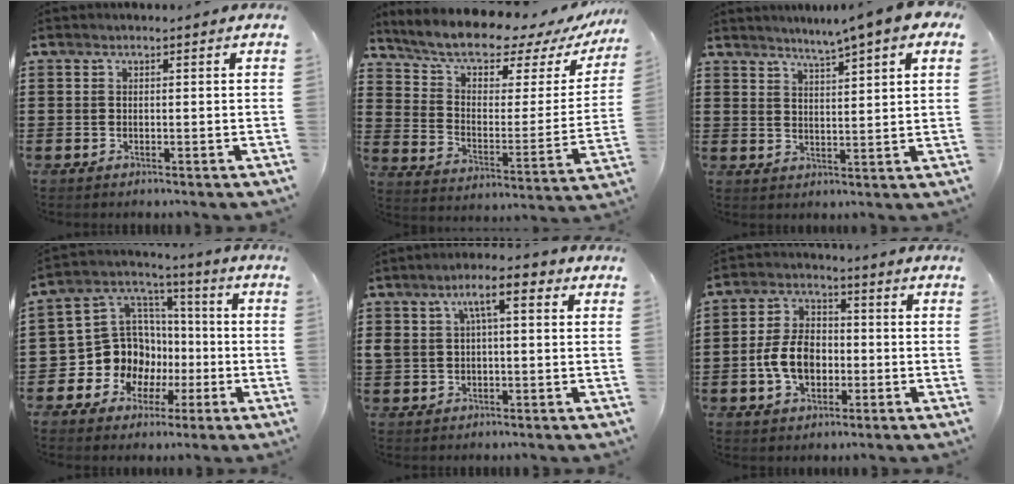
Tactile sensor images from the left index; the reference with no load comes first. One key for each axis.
{"total": 8.5, "fx": 7.3, "fy": 2.2, "fz": 3.7, "tx": -0.092, "ty": -0.055, "tz": 0.121}
{"total": 4.1, "fx": 3.6, "fy": -0.5, "fz": 1.9, "tx": -0.053, "ty": -0.019, "tz": 0.059}
{"total": 11.7, "fx": -2.5, "fy": 10.9, "fz": 3.3, "tx": -0.118, "ty": 0.000, "tz": -0.034}
{"total": 6.5, "fx": 2.0, "fy": 2.3, "fz": 5.7, "tx": -0.116, "ty": 0.014, "tz": 0.031}
{"total": 7.7, "fx": -1.7, "fy": 5.3, "fz": 5.4, "tx": -0.127, "ty": 0.007, "tz": -0.036}